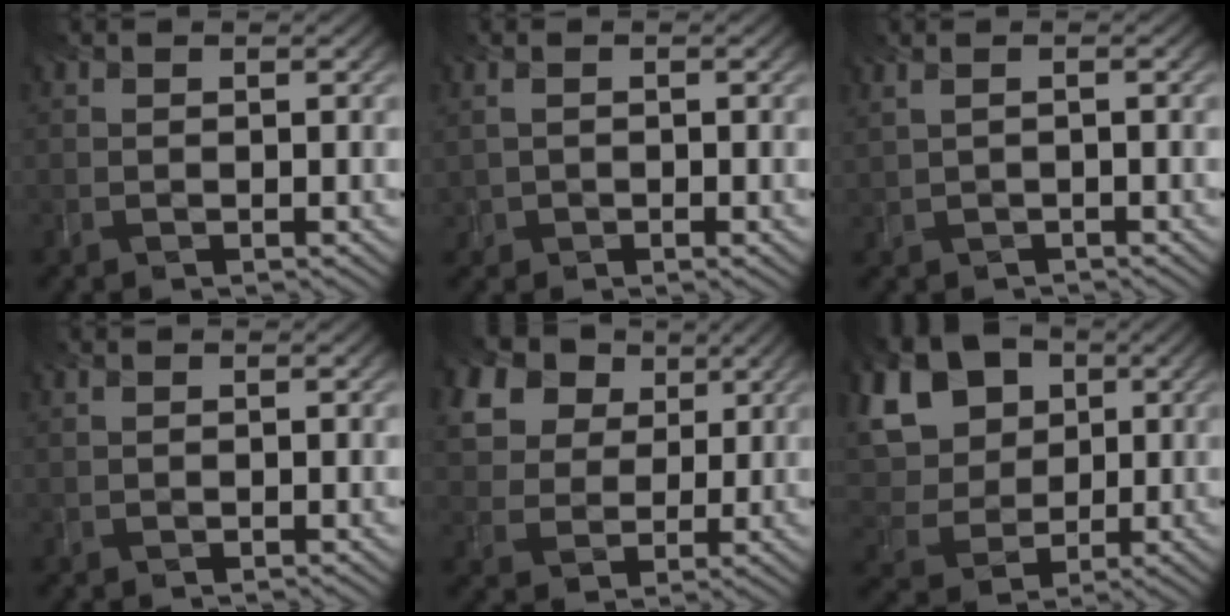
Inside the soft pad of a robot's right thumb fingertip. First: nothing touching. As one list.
[{"total": 0.9, "force": [0.2, 0.5, 0.8], "torque": [-0.019, 0.005, 0.011]}, {"total": 1.0, "force": [0.5, 0.5, 0.8], "torque": [-0.025, 0.006, 0.015]}, {"total": 0.5, "force": [0.4, 0.3, 0.1], "torque": [0.000, 0.006, 0.001]}, {"total": 11.9, "force": [5.9, 9.5, 4.1], "torque": [-0.155, 0.015, 0.150]}, {"total": 13.2, "force": [4.0, 10.8, 6.3], "torque": [-0.193, 0.024, 0.103]}]